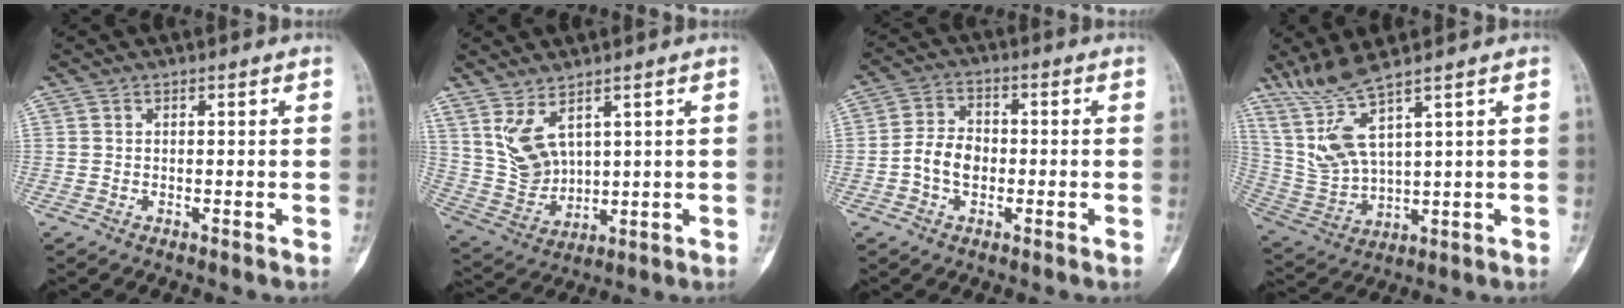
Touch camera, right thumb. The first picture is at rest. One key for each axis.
{"total": 8.0, "fx": 4.1, "fy": 4.1, "fz": 5.5, "tx": -0.097, "ty": -0.026, "tz": 0.101}
{"total": 6.5, "fx": -1.3, "fy": 4.7, "fz": 4.3, "tx": -0.069, "ty": 0.021, "tz": -0.032}
{"total": 9.4, "fx": 6.6, "fy": 1.2, "fz": 6.5, "tx": -0.152, "ty": -0.038, "tz": 0.162}